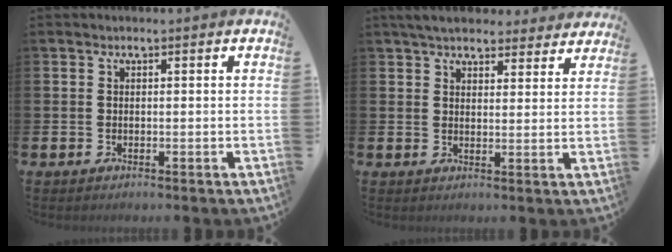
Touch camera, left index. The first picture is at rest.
{"total": 5.2, "force": [4.9, 1.5, 1.1], "torque": [-0.033, -0.020, 0.090]}